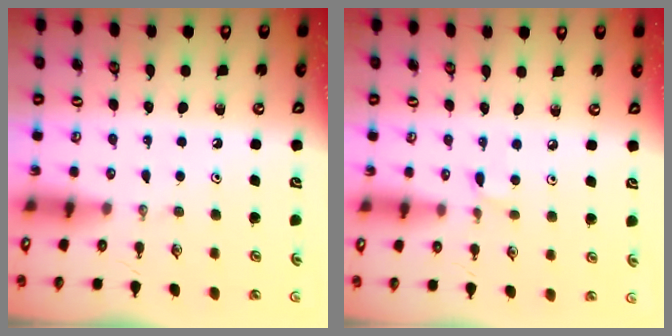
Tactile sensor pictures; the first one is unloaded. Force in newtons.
{"total": 1.9, "press": 1.9, "slide": 0.2}